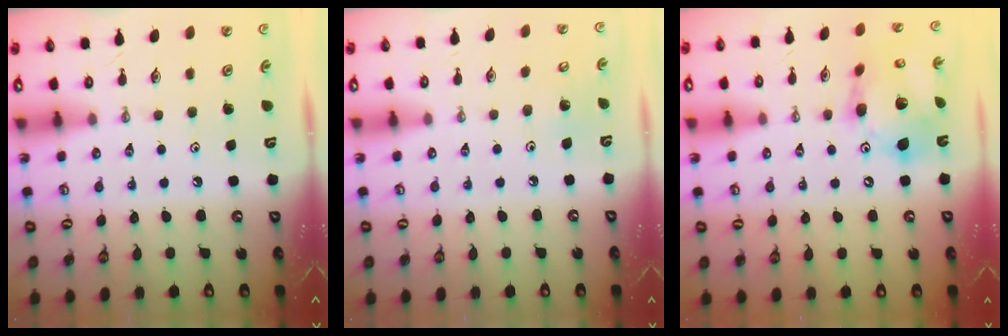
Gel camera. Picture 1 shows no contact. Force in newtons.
{"total": 5.6, "press": 5.6, "slide": 0.4}
{"total": 16.6, "press": 16.5, "slide": 2.0}